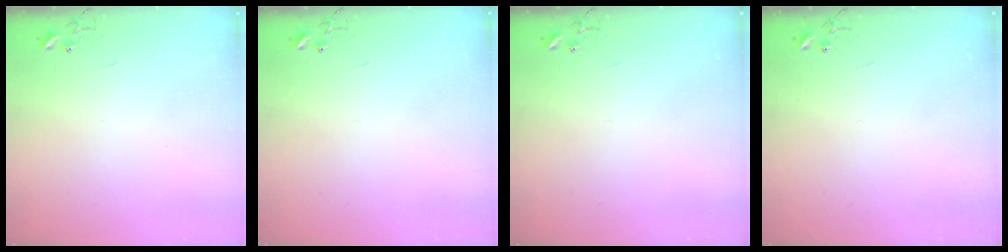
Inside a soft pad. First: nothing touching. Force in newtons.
{"total": 0.0}
{"total": 0.0}
{"total": 0.0}